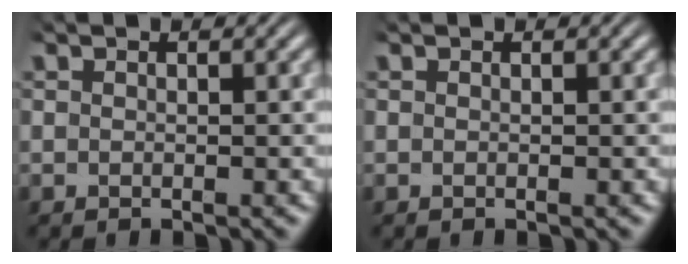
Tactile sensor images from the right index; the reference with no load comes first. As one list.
[{"total": 0.0}]